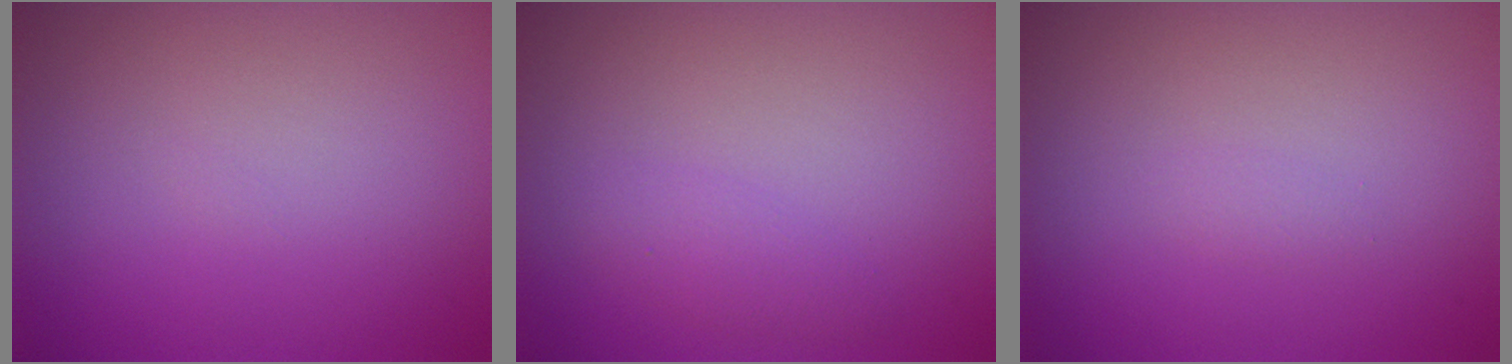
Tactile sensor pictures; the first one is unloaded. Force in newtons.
{"total": 1.3, "press": 1.3, "slide": 0.1}
{"total": 0.6, "press": 0.6, "slide": 0.0}